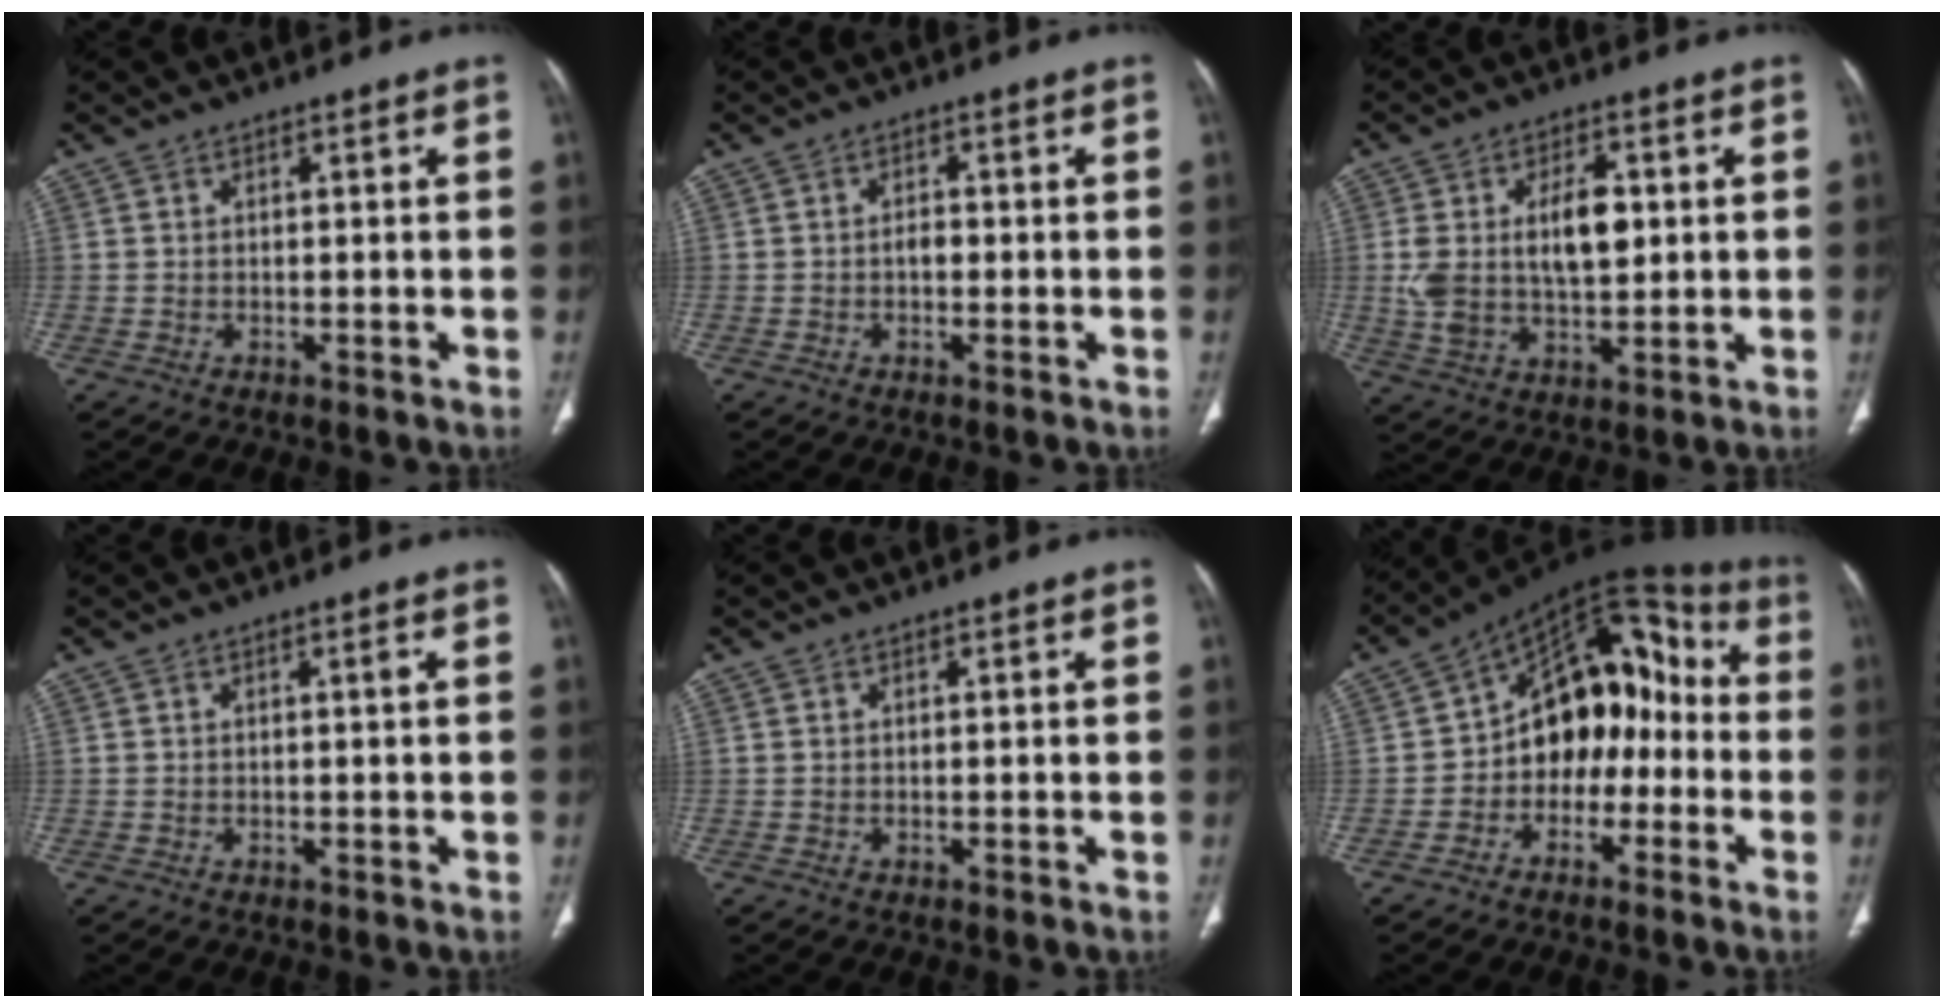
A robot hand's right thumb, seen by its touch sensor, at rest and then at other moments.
{"total": 1.8, "force": [-0.4, 1.1, 1.5], "torque": [-0.020, 0.004, -0.008]}
{"total": 12.4, "force": [1.6, 6.8, 10.3], "torque": [-0.181, 0.004, 0.037]}
{"total": 0.8, "force": [0.0, 0.1, 0.8], "torque": [-0.016, -0.001, 0.001]}
{"total": 0.0}
{"total": 15.7, "force": [-2.8, 10.8, 11.1], "torque": [-0.110, 0.065, -0.057]}